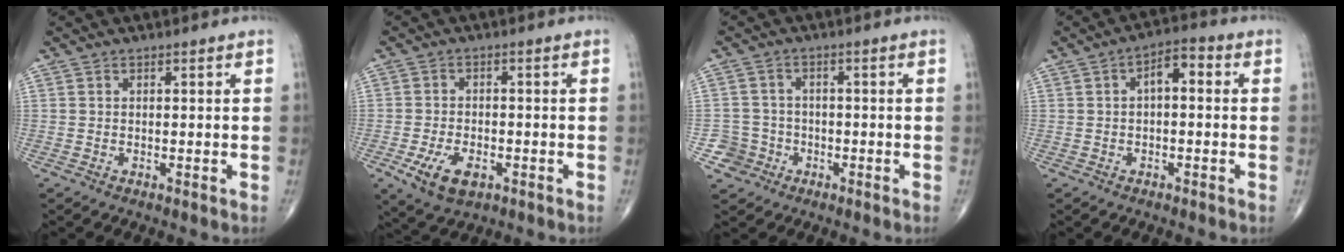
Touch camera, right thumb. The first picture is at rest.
{"total": 7.2, "force": [-3.0, 4.0, 5.2], "torque": [-0.099, 0.001, -0.046]}
{"total": 4.6, "force": [-2.0, 4.1, -0.4], "torque": [0.036, 0.016, -0.039]}
{"total": 5.0, "force": [0.5, 2.5, 4.2], "torque": [-0.054, 0.021, -0.003]}